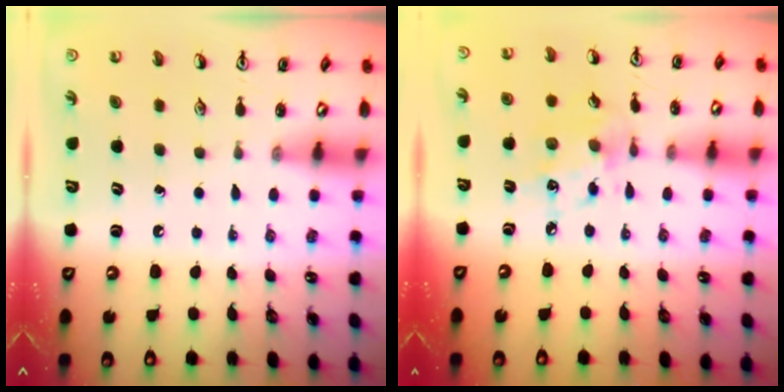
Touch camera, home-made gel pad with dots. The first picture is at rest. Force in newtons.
{"total": 9.1, "press": 9.0, "slide": 0.6}